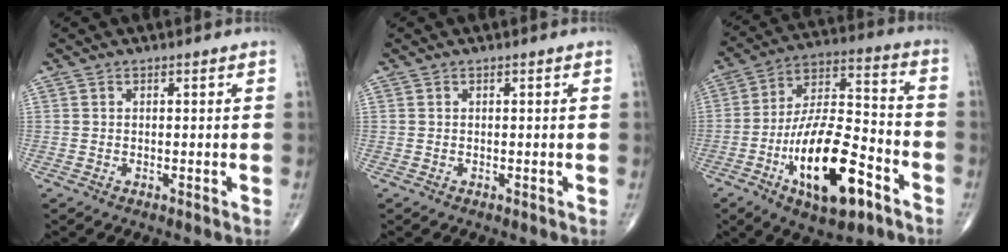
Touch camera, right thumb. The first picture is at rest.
{"total": 0.0}
{"total": 19.8, "force": [-8.5, 7.9, 16.0], "torque": [-0.270, 0.050, -0.142]}